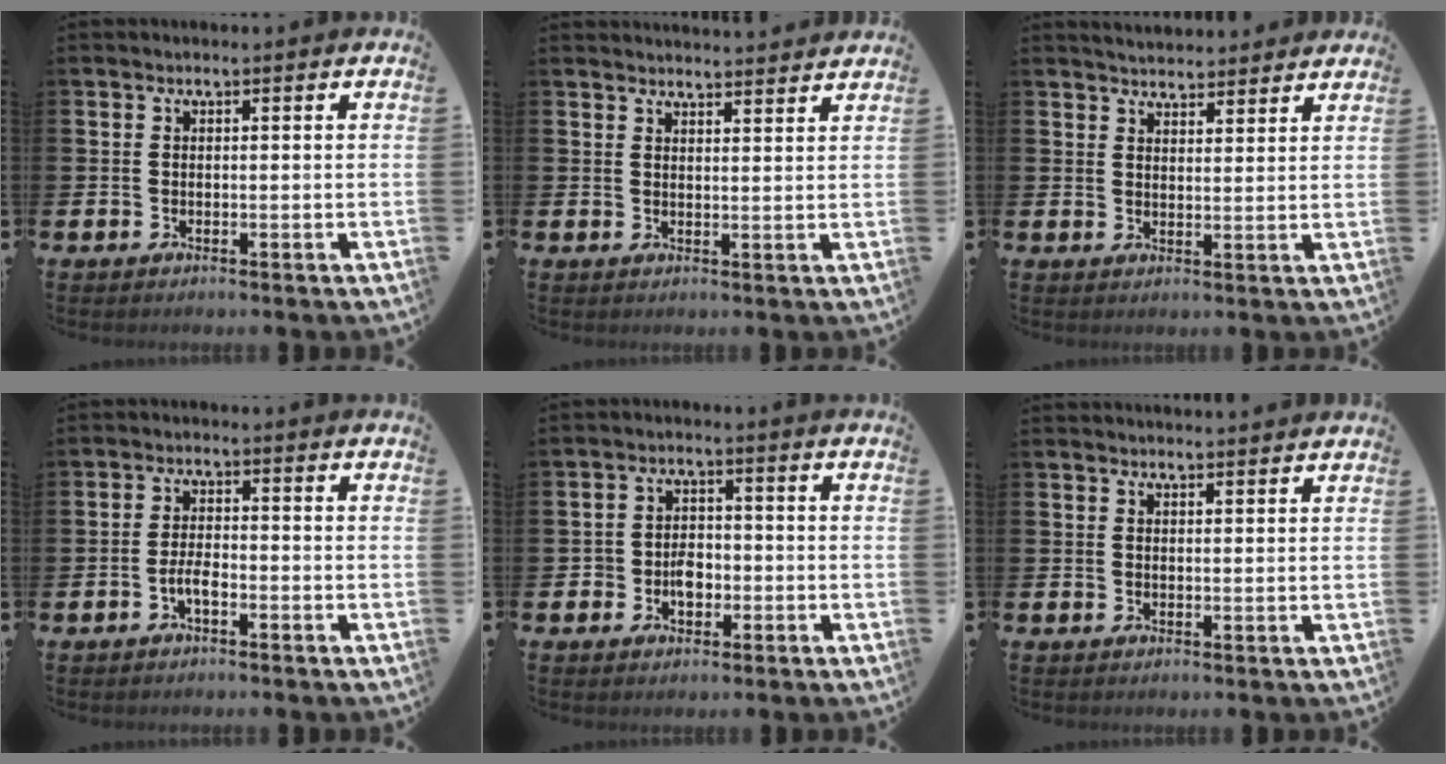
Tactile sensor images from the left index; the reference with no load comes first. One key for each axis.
{"total": 3.1, "fx": 3.1, "fy": -0.2, "fz": -0.2, "tx": 0.002, "ty": -0.021, "tz": 0.055}
{"total": 3.8, "fx": 3.8, "fy": 0.4, "fz": 0.0, "tx": -0.005, "ty": -0.021, "tz": 0.069}
{"total": 2.5, "fx": -1.1, "fy": 0.9, "fz": 2.1, "tx": -0.050, "ty": 0.002, "tz": -0.022}
{"total": 3.4, "fx": -1.0, "fy": 2.6, "fz": 1.9, "tx": -0.026, "ty": 0.000, "tz": -0.024}
{"total": 1.8, "fx": 1.8, "fy": 0.0, "fz": 0.0, "tx": 0.011, "ty": -0.013, "tz": 0.030}